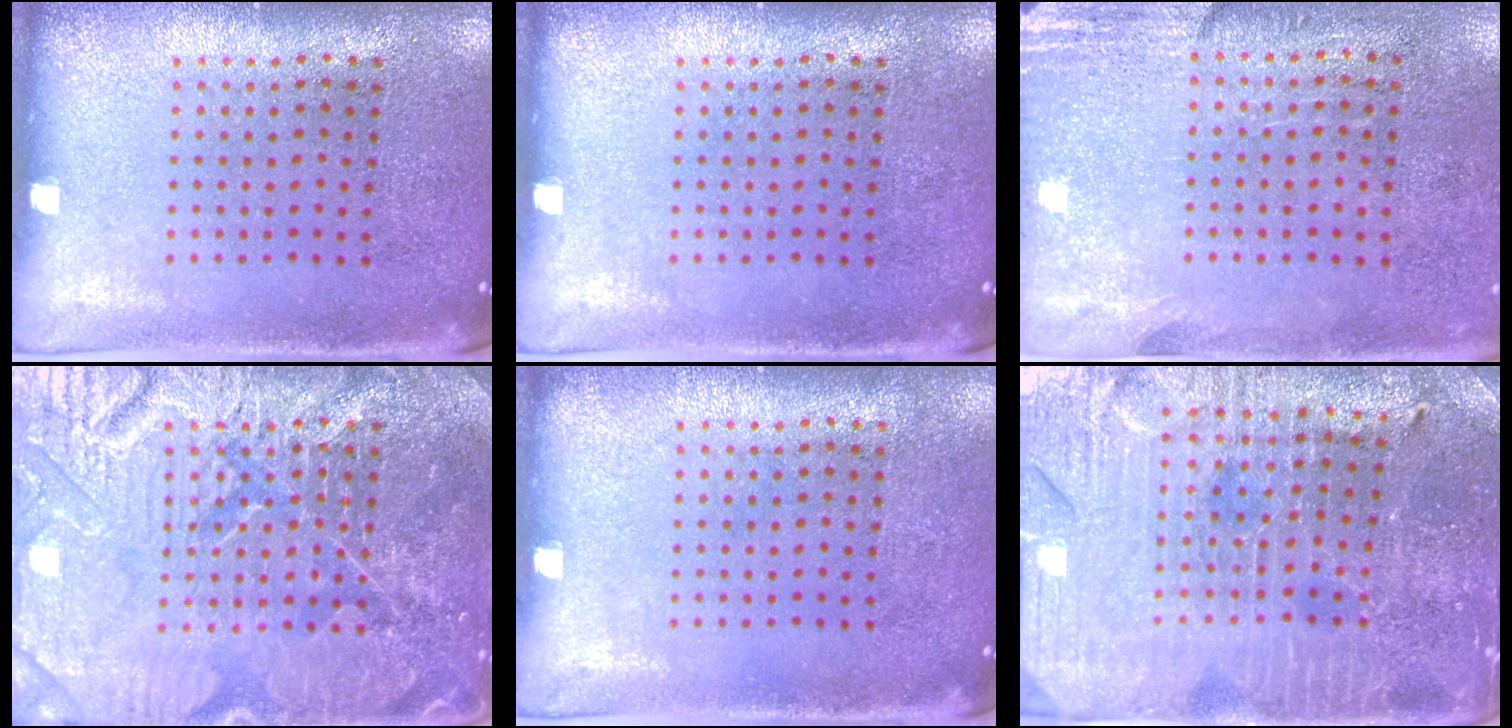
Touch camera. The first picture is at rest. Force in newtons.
{"total": 0.0}
{"total": 2.8, "press": 2.4, "slide": 1.4}
{"total": 5.6, "press": 5.6, "slide": 0.6}
{"total": 0.0}
{"total": 3.5, "press": 3.4, "slide": 0.6}